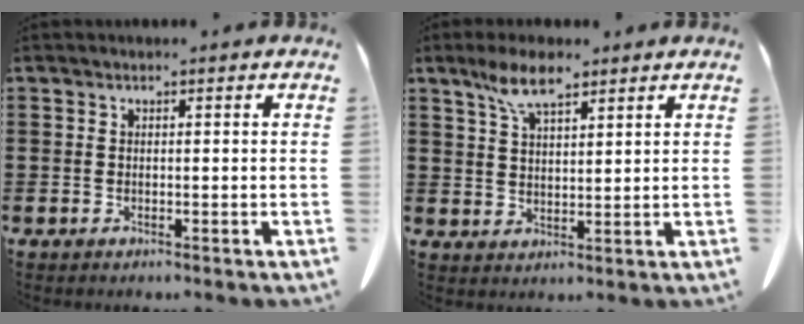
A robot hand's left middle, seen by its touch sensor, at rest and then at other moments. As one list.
[{"total": 6.5, "force": [4.3, 2.4, 4.2], "torque": [-0.094, 0.001, 0.078]}]